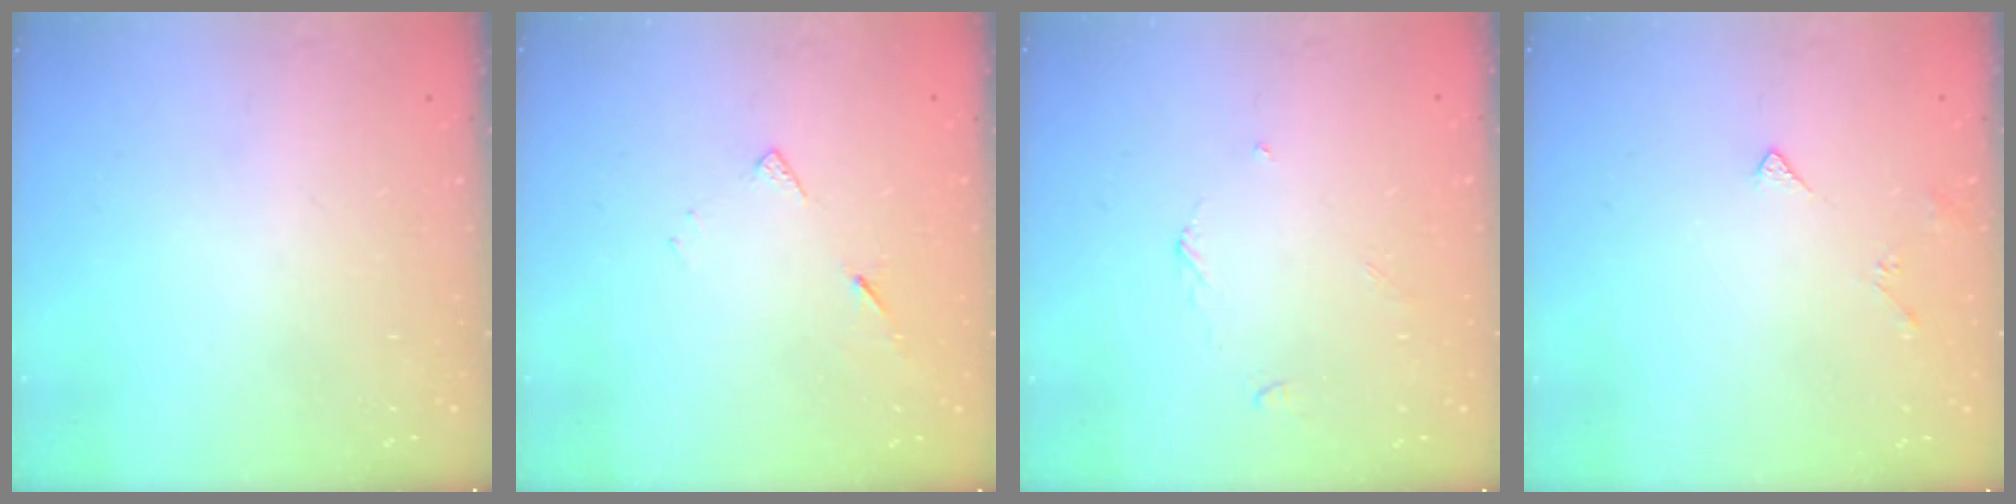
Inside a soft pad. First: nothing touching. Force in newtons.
{"total": 5.8, "press": 5.8, "slide": 0.7}
{"total": 3.1, "press": 3.1, "slide": 0.4}
{"total": 3.8, "press": 3.7, "slide": 0.7}